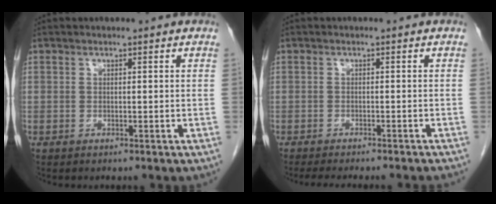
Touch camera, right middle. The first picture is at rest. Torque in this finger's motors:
{"motor_torque": [0.07, -0.05, 0.01, 0.01]}